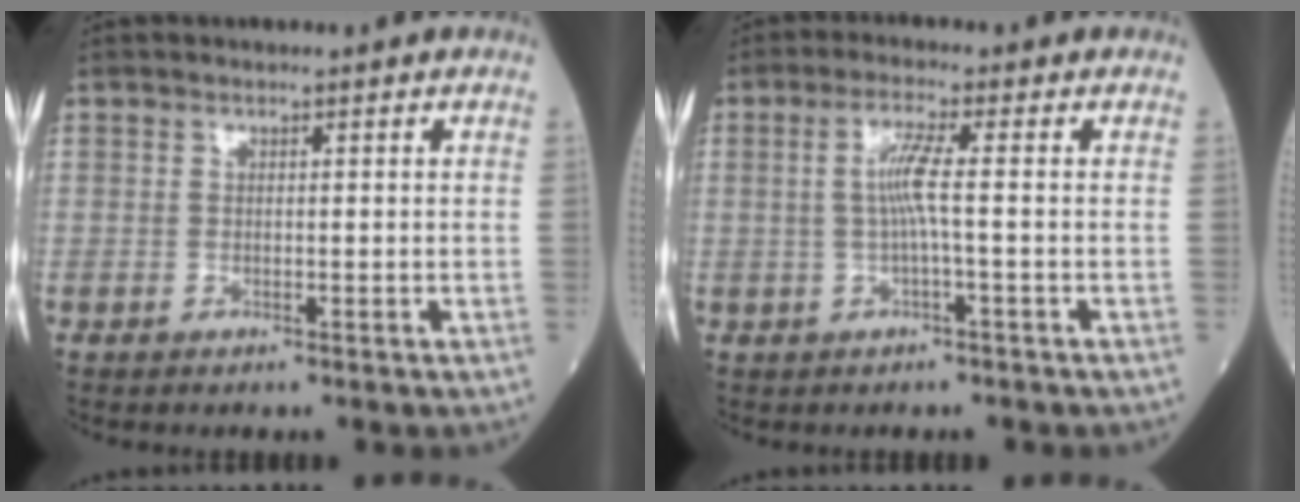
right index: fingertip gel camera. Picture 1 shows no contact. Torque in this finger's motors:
{"motor_torque": [0.17, -0.12, 0.31, 0.10]}